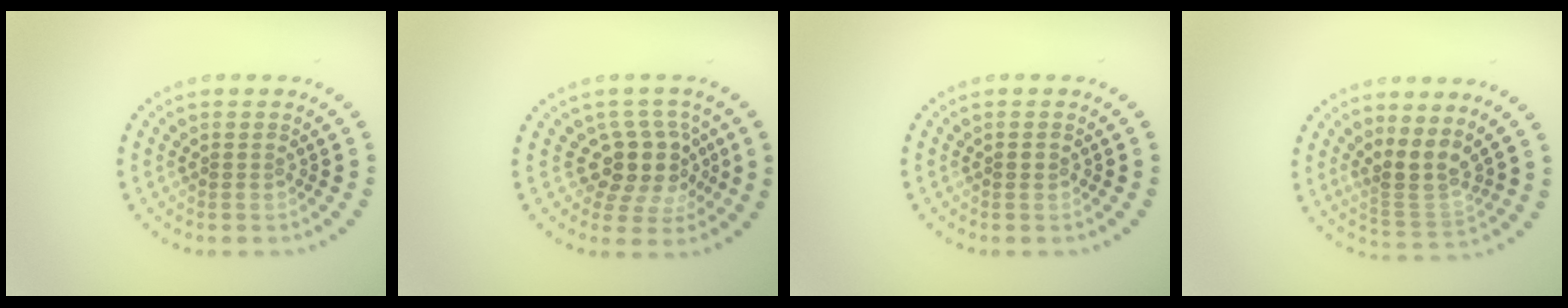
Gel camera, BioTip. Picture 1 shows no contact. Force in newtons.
{"total": 4.3, "press": 3.4, "slide": 2.5}
{"total": 0.8, "press": 0.8, "slide": 0.1}
{"total": 3.1, "press": 2.4, "slide": 1.9}